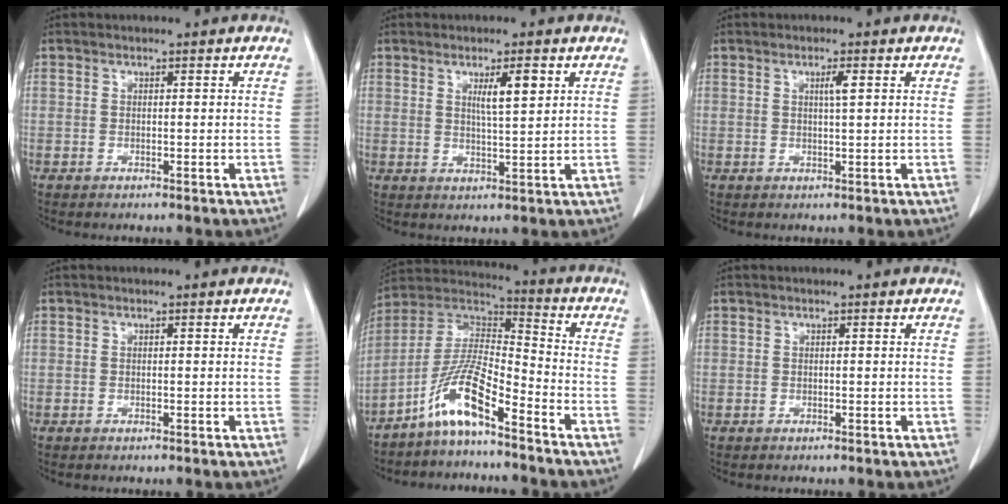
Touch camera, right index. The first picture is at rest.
{"total": 4.2, "force": [1.8, 0.4, 3.8], "torque": [-0.064, -0.002, 0.032]}
{"total": 1.8, "force": [0.6, 0.0, 1.7], "torque": [-0.032, 0.000, 0.011]}
{"total": 0.0}
{"total": 10.2, "force": [-6.7, 1.5, 7.5], "torque": [-0.154, 0.015, -0.131]}
{"total": 0.0}